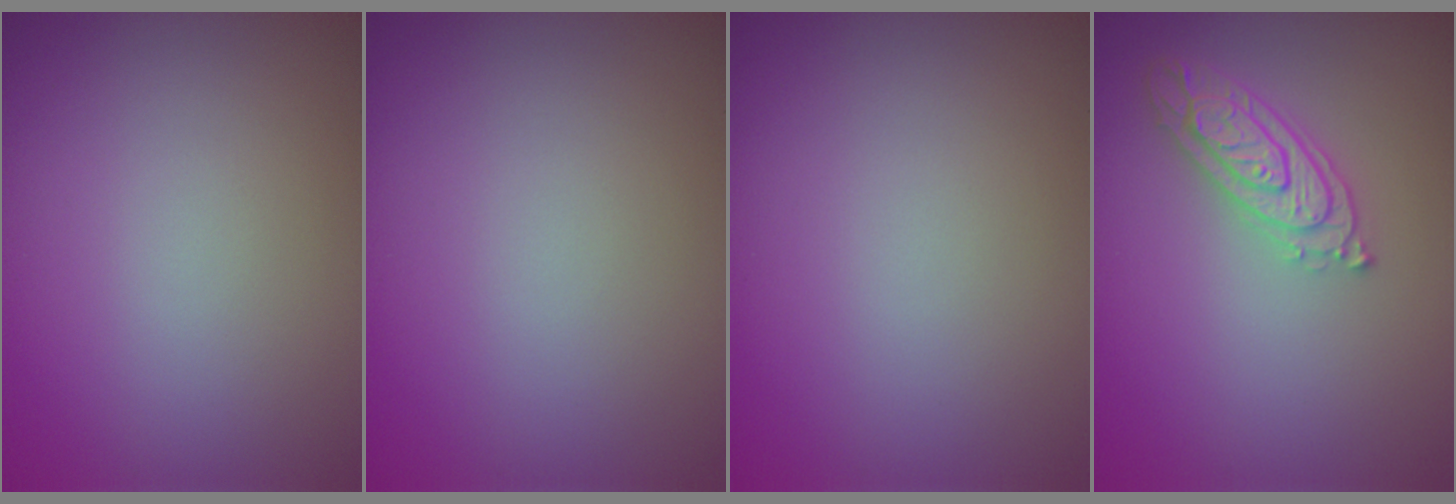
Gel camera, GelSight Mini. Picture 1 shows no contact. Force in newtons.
{"total": 0.0}
{"total": 0.0}
{"total": 3.4, "press": 3.2, "slide": 1.0}